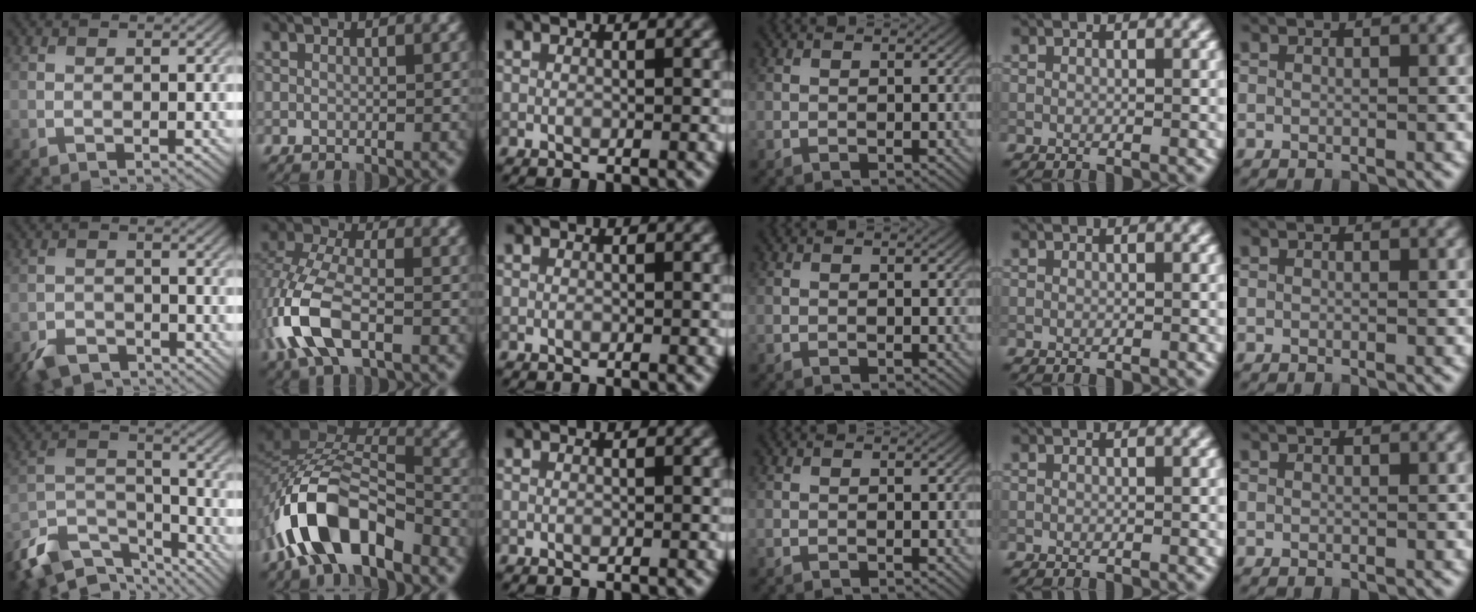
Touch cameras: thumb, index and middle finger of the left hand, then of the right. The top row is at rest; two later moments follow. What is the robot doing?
{"motion": "lift_and_place", "object": "coin"}